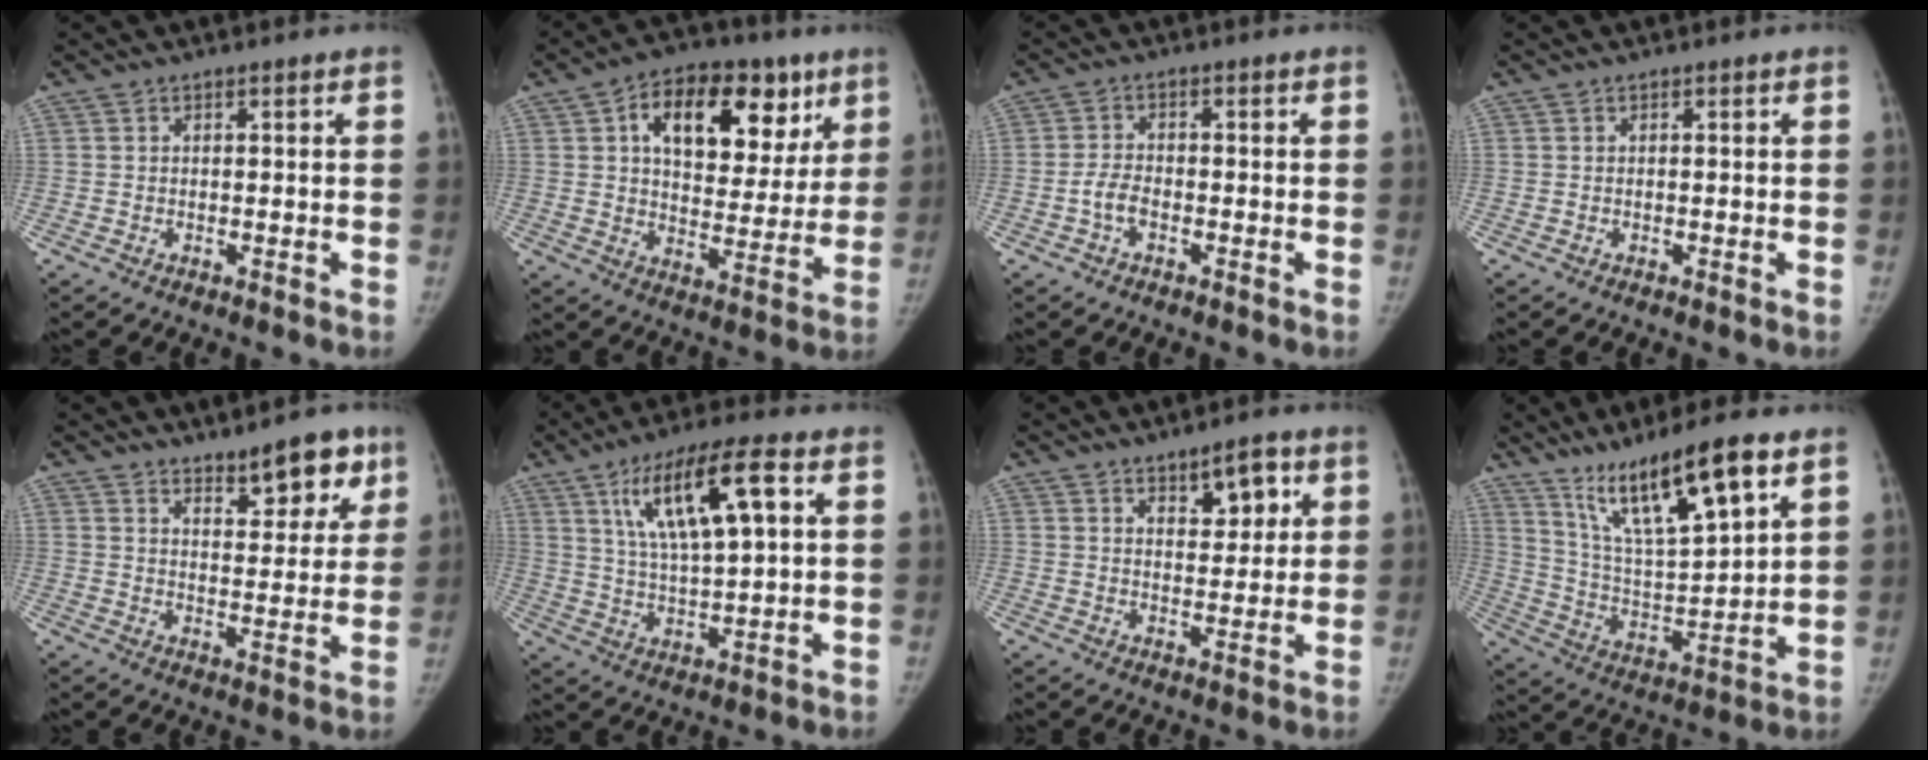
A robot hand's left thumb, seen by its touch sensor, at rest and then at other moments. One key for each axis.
{"total": 20.2, "fx": 8.4, "fy": 12.1, "fz": 13.8, "tx": -0.153, "ty": -0.005, "tz": 0.126}
{"total": 3.3, "fx": -1.3, "fy": 1.9, "fz": 2.3, "tx": -0.048, "ty": 0.015, "tz": -0.028}
{"total": 0.0}
{"total": 9.8, "fx": 6.8, "fy": 4.1, "fz": 5.7, "tx": -0.040, "ty": -0.039, "tz": 0.099}
{"total": 15.2, "fx": 5.6, "fy": 4.3, "fz": 13.4, "tx": -0.231, "ty": -0.005, "tz": 0.100}
{"total": 6.8, "fx": 3.4, "fy": 3.3, "fz": 4.9, "tx": -0.045, "ty": -0.020, "tz": 0.050}
{"total": 18.0, "fx": 11.2, "fy": 3.6, "fz": 13.7, "tx": -0.225, "ty": -0.052, "tz": 0.214}